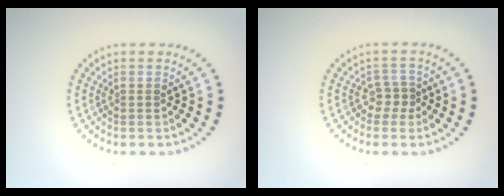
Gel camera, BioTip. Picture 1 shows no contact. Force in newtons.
{"total": 1.8, "press": 1.4, "slide": 1.2}